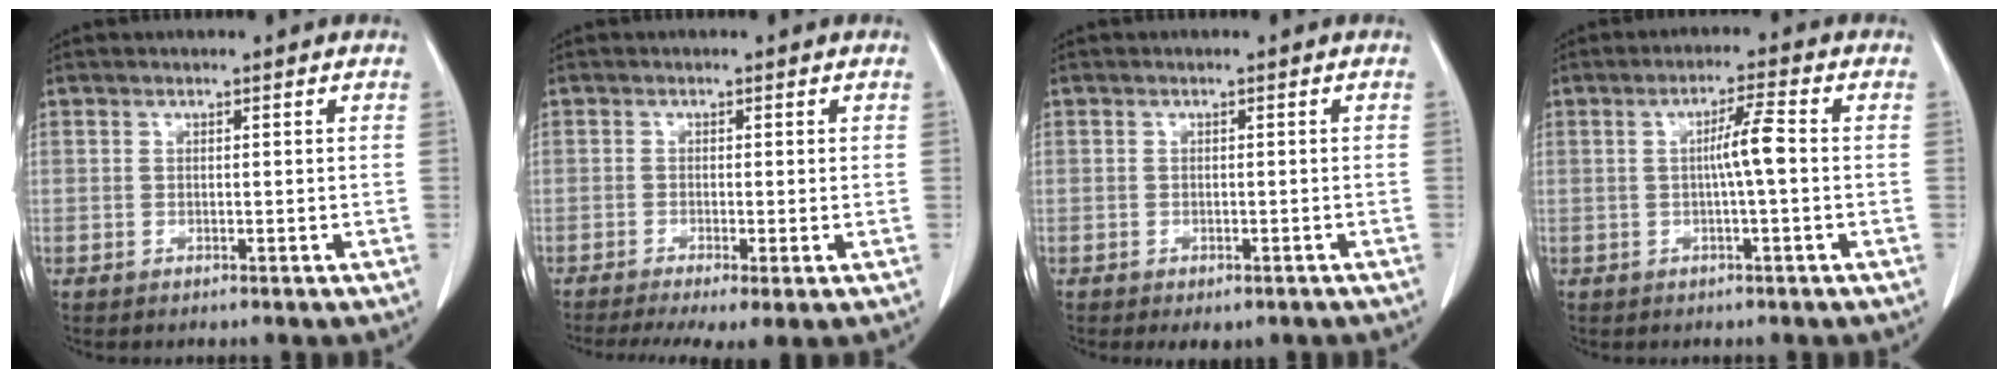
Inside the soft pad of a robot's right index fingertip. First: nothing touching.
{"total": 6.4, "force": [-4.0, 1.3, 4.8], "torque": [-0.078, -0.015, -0.067]}
{"total": 3.5, "force": [-2.4, 2.1, 1.3], "torque": [-0.006, 0.001, -0.025]}
{"total": 4.3, "force": [0.0, 0.1, 4.3], "torque": [-0.074, 0.010, 0.000]}